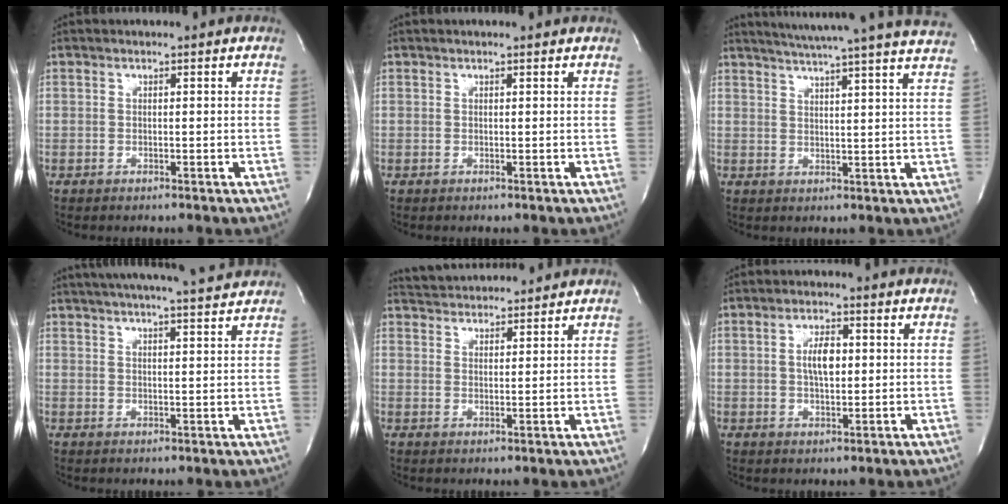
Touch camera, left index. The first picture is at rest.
{"total": 1.8, "force": [1.7, 0.2, 0.7], "torque": [-0.011, 0.014, 0.018]}
{"total": 22.5, "force": [20.4, -1.3, 9.3], "torque": [-0.147, -0.041, 0.252]}
{"total": 15.3, "force": [13.8, 0.9, 6.5], "torque": [-0.110, 0.024, 0.184]}
{"total": 7.8, "force": [7.6, 0.9, 1.4], "torque": [-0.030, 0.027, 0.120]}
{"total": 4.4, "force": [0.4, 1.8, 4.0], "torque": [-0.078, 0.003, 0.010]}